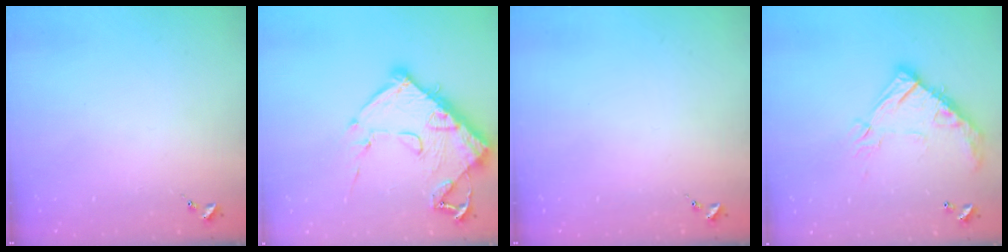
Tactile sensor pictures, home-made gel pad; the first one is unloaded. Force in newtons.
{"total": 16.4, "press": 16.4, "slide": 1.4}
{"total": 0.0}
{"total": 15.6, "press": 15.6, "slide": 1.2}